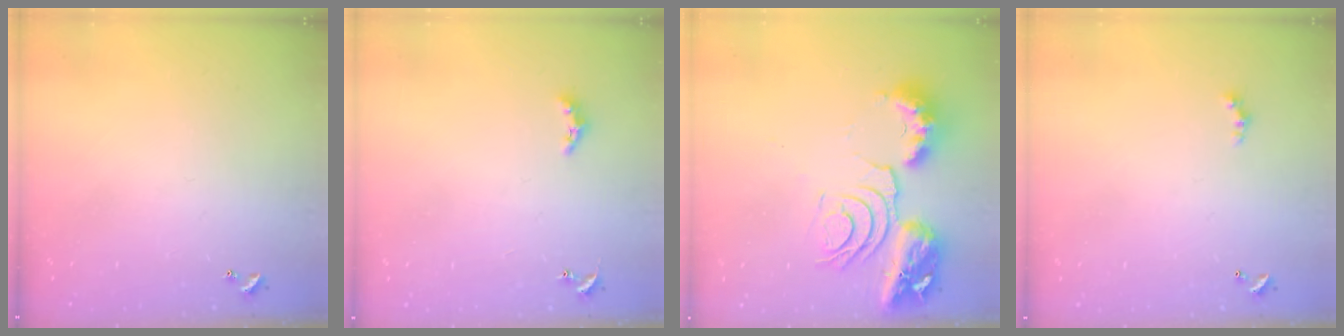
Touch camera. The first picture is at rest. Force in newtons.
{"total": 2.4, "press": 2.3, "slide": 0.5}
{"total": 17.1, "press": 17.0, "slide": 1.8}
{"total": 1.7, "press": 1.6, "slide": 0.5}